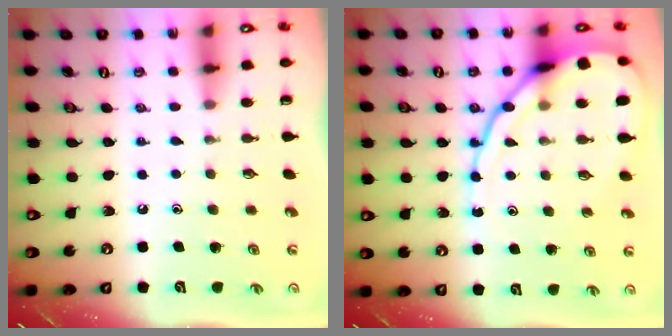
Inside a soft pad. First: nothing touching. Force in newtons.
{"total": 14.9, "press": 14.8, "slide": 1.5}